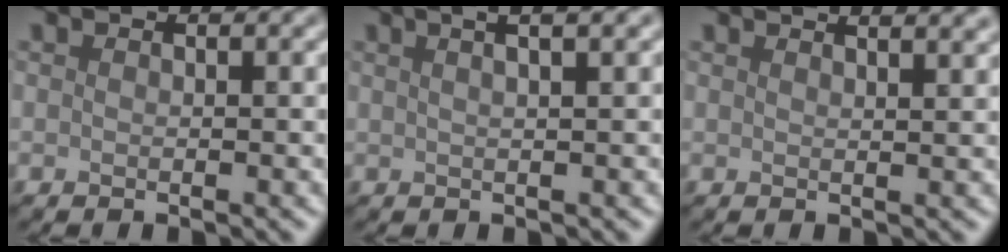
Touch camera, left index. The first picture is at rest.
{"total": 5.6, "force": [3.2, 2.2, 4.0], "torque": [-0.025, 0.041, 0.012]}
{"total": 5.3, "force": [3.9, 2.3, 2.9], "torque": [-0.006, 0.040, 0.015]}